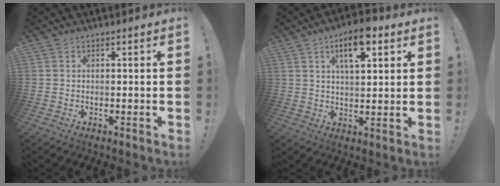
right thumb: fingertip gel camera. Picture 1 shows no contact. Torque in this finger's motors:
{"motor_torque": [0.05, 2.01, 0.87, 0.36, 0.03]}